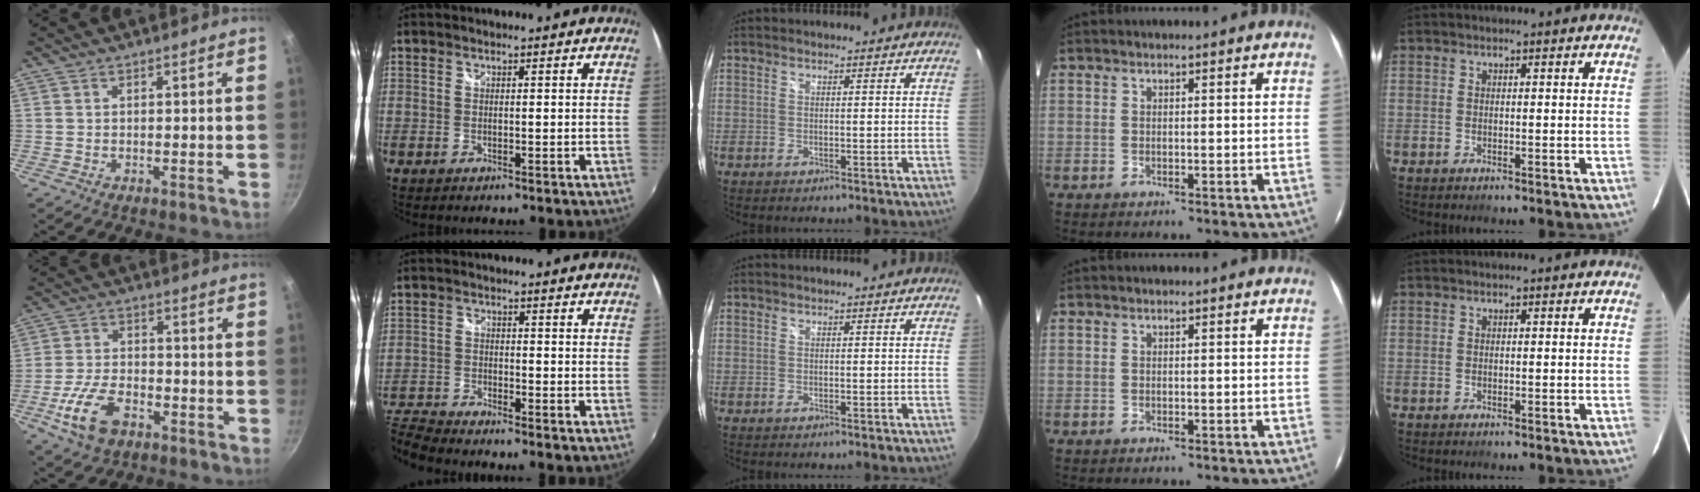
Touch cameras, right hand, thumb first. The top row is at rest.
{"thumb": {"total": 10.6, "force": [-4.8, 6.0, 7.4], "torque": [-0.141, 0.021, -0.089]}, "index": {"total": 8.4, "force": [-8.0, 1.1, 2.4], "torque": [-0.079, -0.018, -0.162]}}